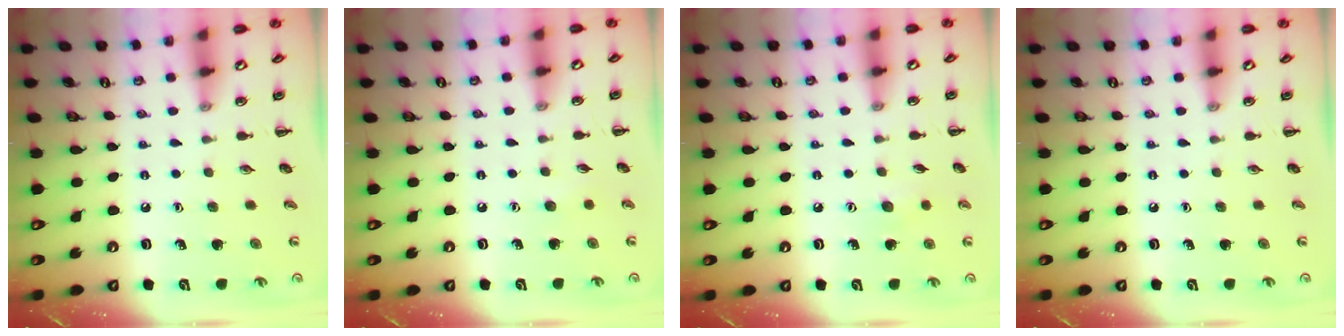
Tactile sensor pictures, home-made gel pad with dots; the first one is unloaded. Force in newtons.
{"total": 3.8, "press": 3.7, "slide": 0.9}
{"total": 4.6, "press": 4.5, "slide": 1.2}
{"total": 0.0}